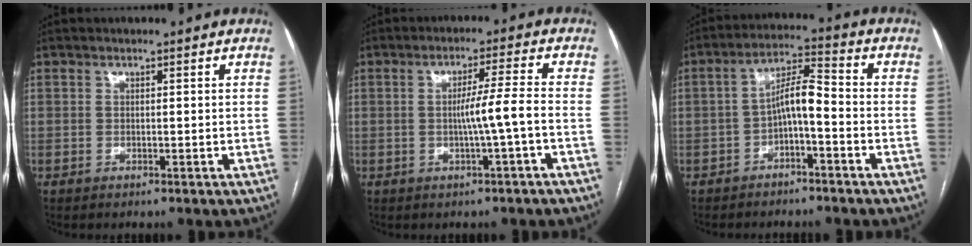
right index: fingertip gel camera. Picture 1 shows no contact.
{"total": 5.4, "force": [-1.1, -1.0, 5.2], "torque": [-0.084, 0.007, -0.018]}
{"total": 6.2, "force": [-1.9, 1.3, 5.8], "torque": [-0.104, 0.028, -0.034]}